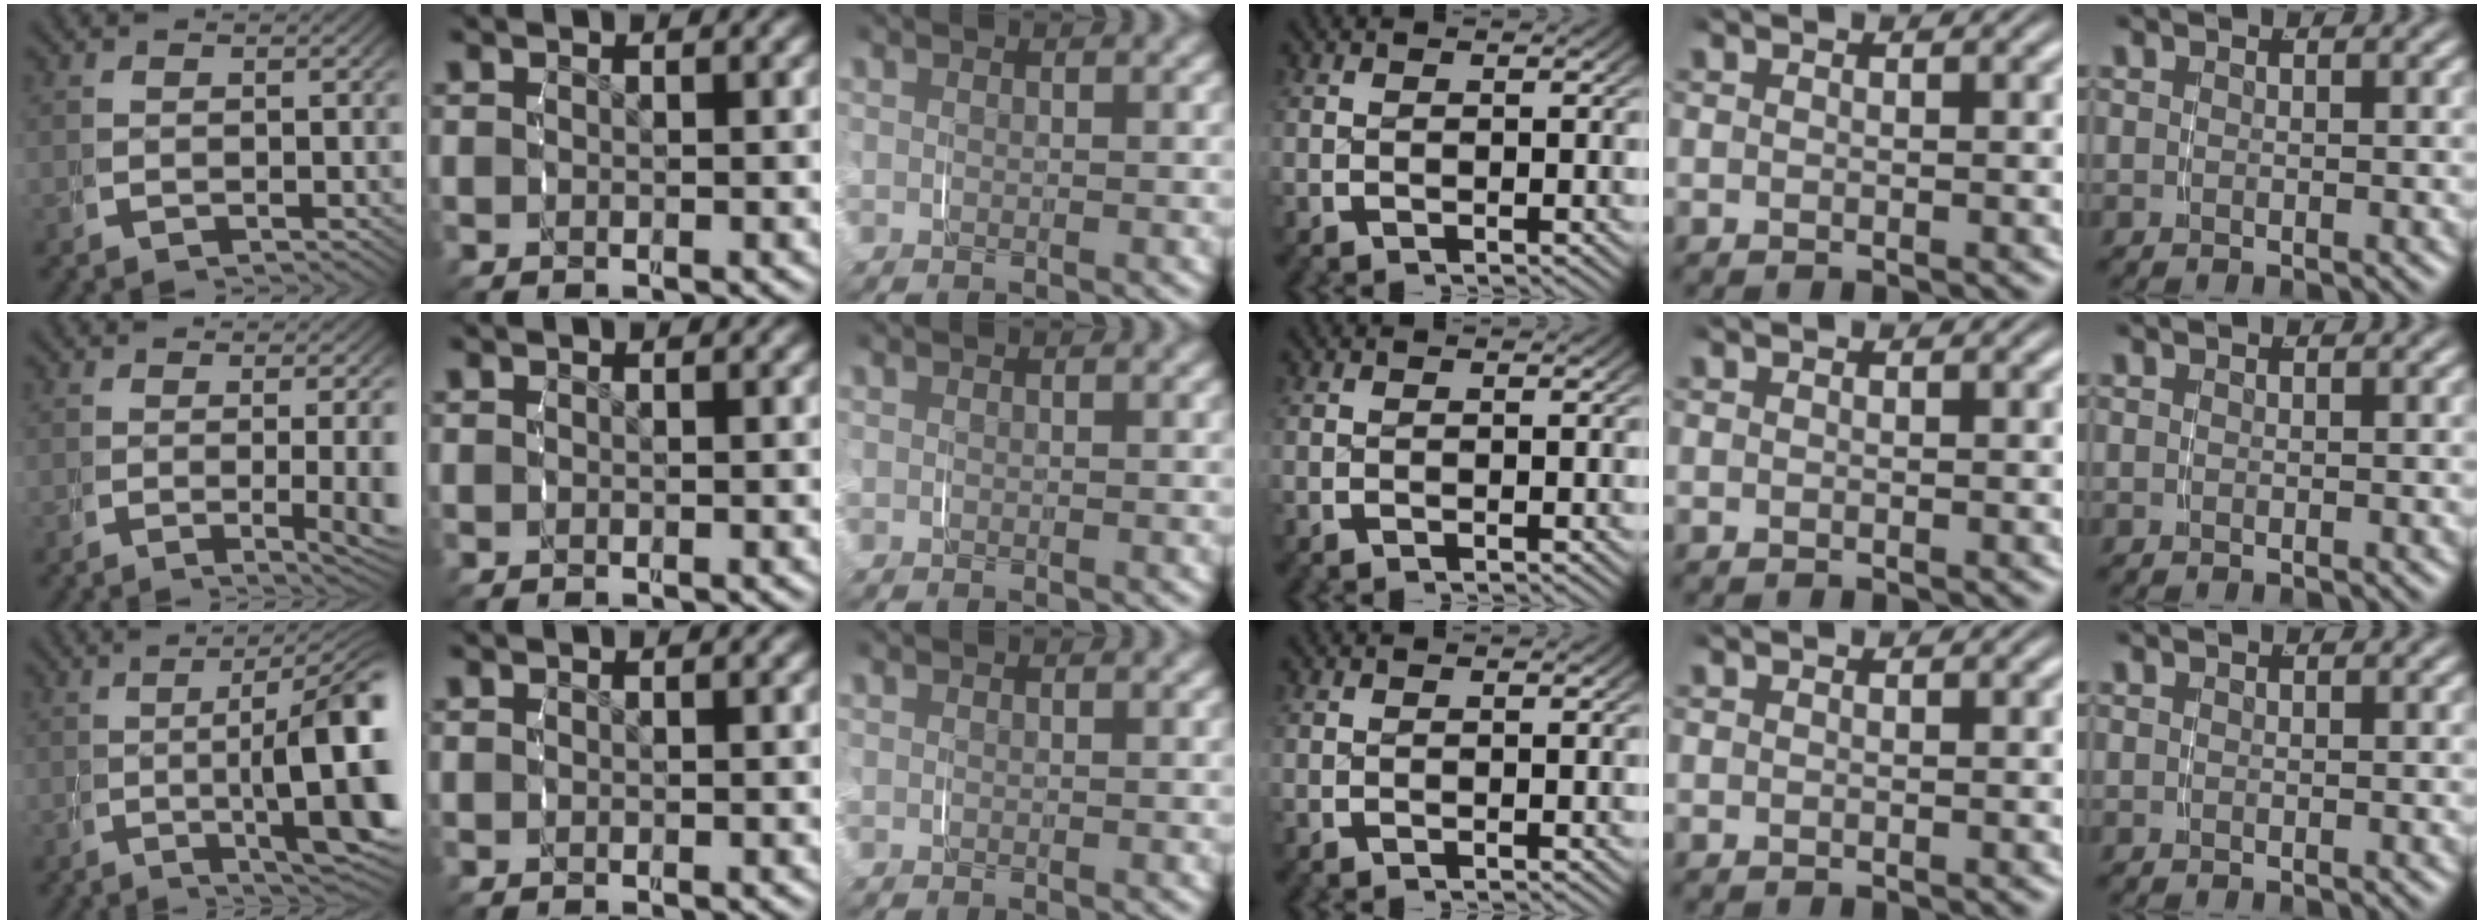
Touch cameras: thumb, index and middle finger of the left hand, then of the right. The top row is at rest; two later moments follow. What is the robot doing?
{"motion": "grasp_and_lifting", "object": "pencil case"}